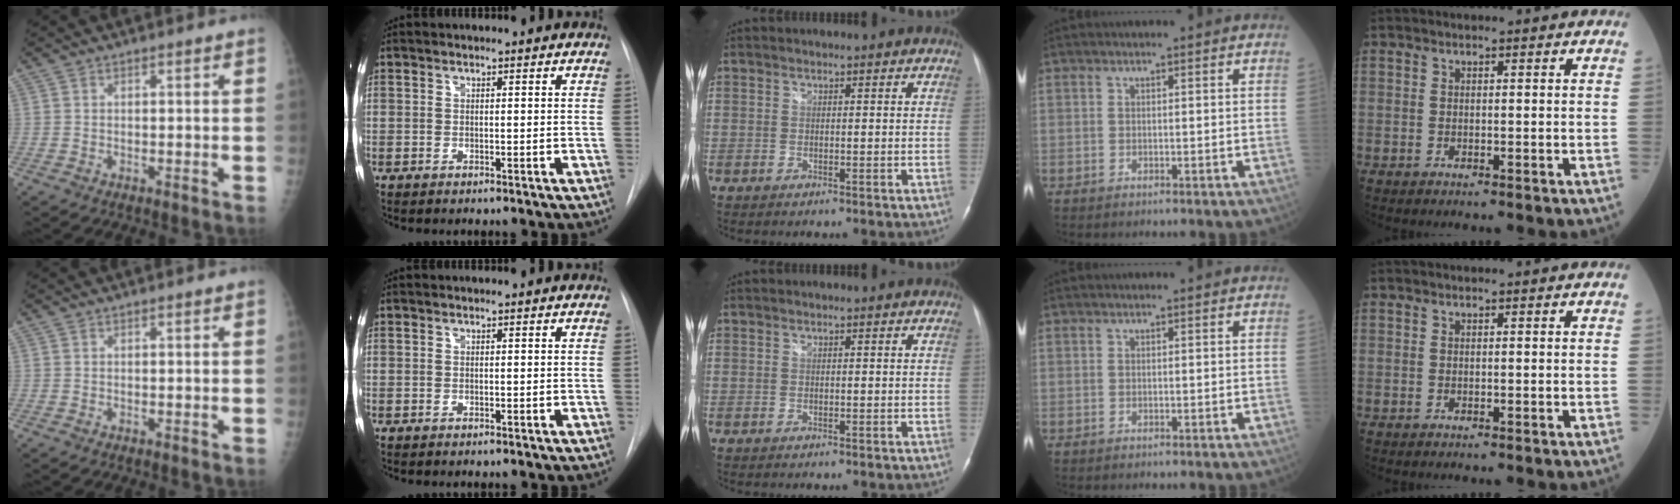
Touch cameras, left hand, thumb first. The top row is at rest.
{}